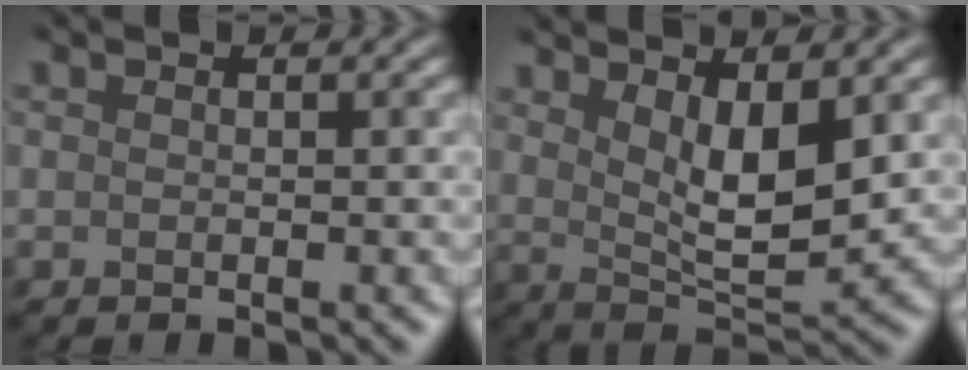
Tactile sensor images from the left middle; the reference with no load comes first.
{"total": 4.4, "force": [1.8, 1.2, 3.9], "torque": [-0.075, -0.012, 0.041]}